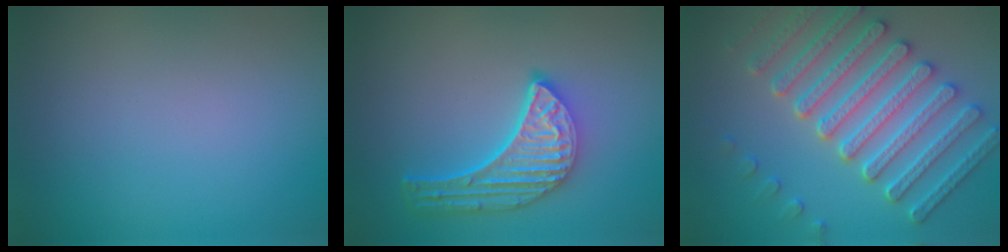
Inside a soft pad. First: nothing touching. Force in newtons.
{"total": 5.2, "press": 4.0, "slide": 3.3}
{"total": 6.4, "press": 5.9, "slide": 2.4}